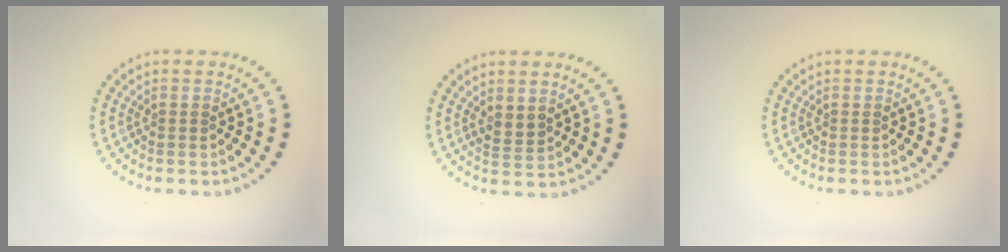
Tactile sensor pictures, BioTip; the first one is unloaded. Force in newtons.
{"total": 1.5, "press": 1.3, "slide": 0.7}
{"total": 0.0}